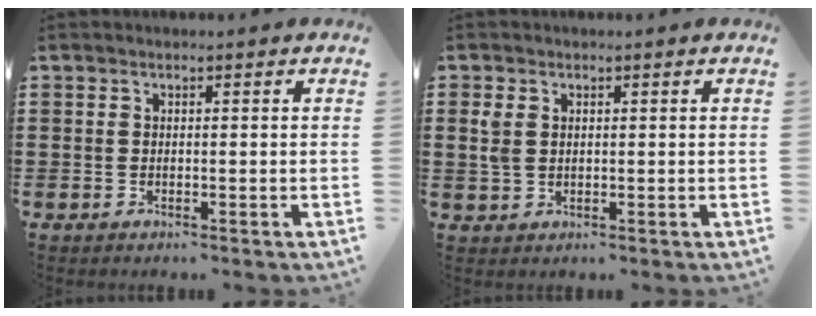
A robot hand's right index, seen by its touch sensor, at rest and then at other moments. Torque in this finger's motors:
{"motor_torque": [0.09, -0.06, 0.08, 0.06]}